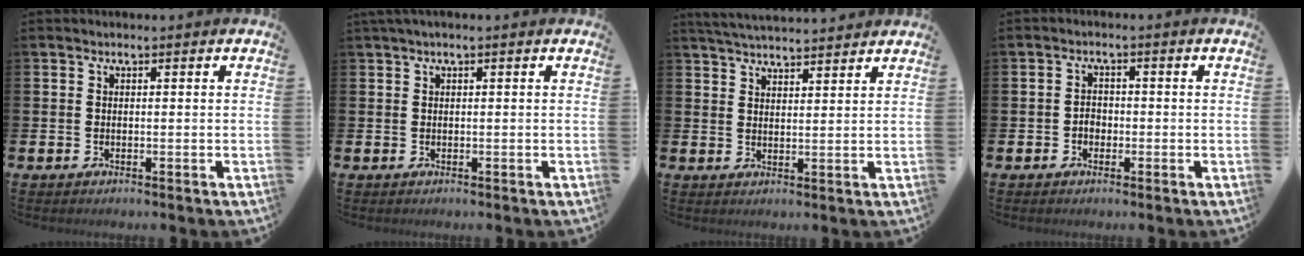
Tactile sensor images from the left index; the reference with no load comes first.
{"total": 0.6, "force": [0.3, 0.0, 0.6], "torque": [-0.012, 0.002, 0.005]}
{"total": 4.3, "force": [4.3, 0.1, 0.4], "torque": [-0.019, -0.020, 0.079]}
{"total": 1.8, "force": [-0.6, 1.5, 0.8], "torque": [-0.003, -0.001, -0.016]}